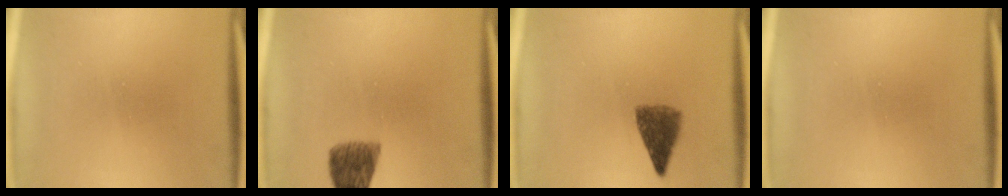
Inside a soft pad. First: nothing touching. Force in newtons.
{"total": 6.4}
{"total": 4.9}
{"total": 0.0}